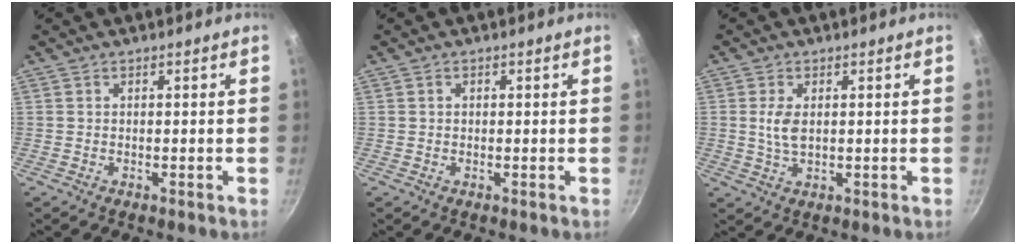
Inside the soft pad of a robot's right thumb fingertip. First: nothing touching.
{"total": 0.6, "force": [0.1, 0.5, 0.3], "torque": [-0.003, 0.005, 0.002]}
{"total": 4.0, "force": [0.6, 2.2, 3.3], "torque": [-0.065, -0.003, 0.014]}